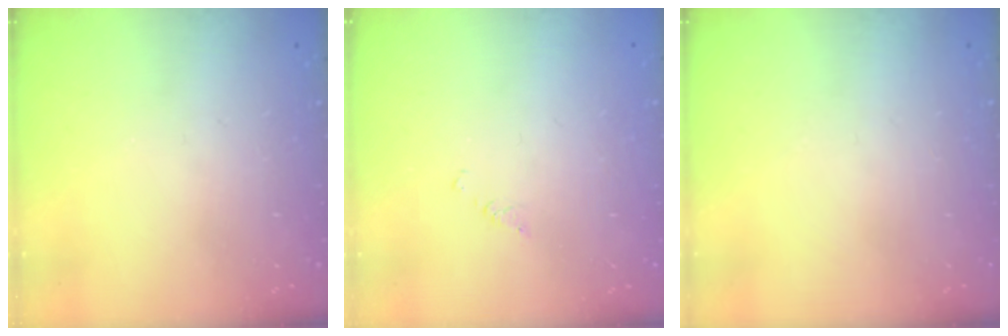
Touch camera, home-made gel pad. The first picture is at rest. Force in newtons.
{"total": 1.2, "press": 1.2, "slide": 0.2}
{"total": 0.0}